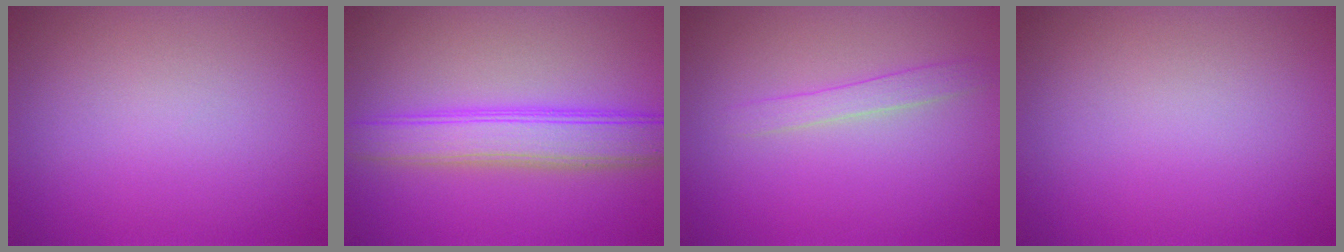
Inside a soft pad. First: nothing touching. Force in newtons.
{"total": 5.3, "press": 5.2, "slide": 0.2}
{"total": 1.6, "press": 1.6, "slide": 0.1}
{"total": 0.0}